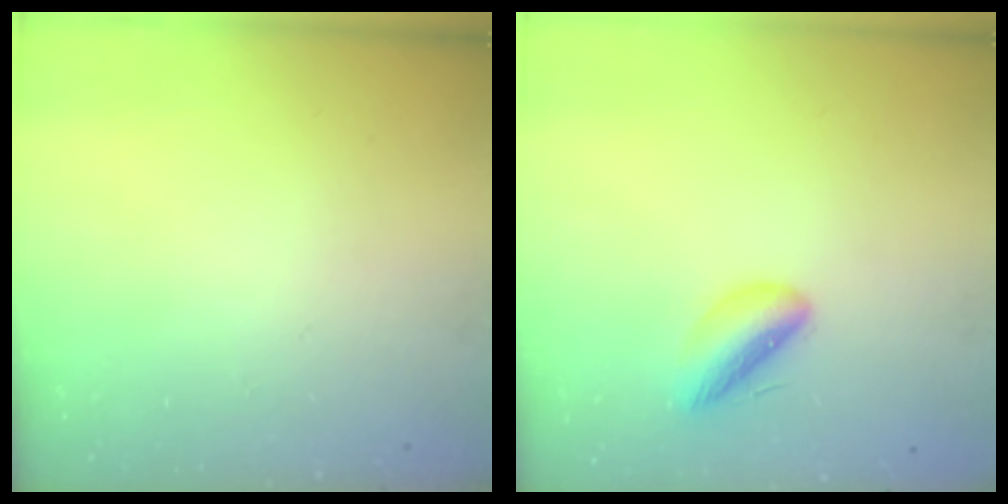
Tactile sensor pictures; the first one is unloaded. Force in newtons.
{"total": 6.8, "press": 6.7, "slide": 1.0}